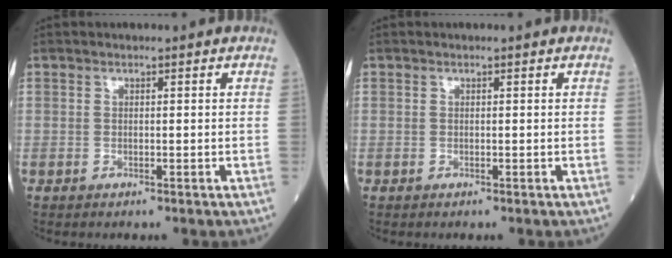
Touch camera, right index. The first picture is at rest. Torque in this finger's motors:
{"motor_torque": [0.10, 0.08, -0.03, 0.01]}